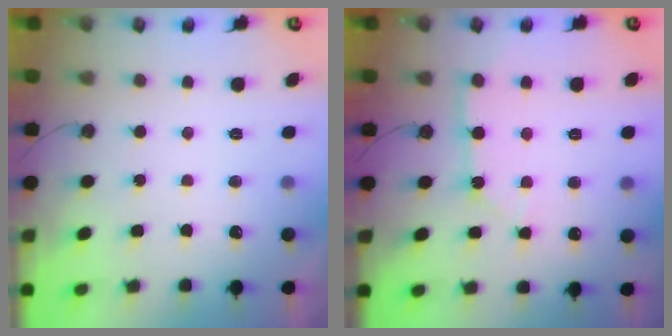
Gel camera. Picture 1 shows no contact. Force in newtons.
{"total": 7.4, "press": 7.4, "slide": 0.7}